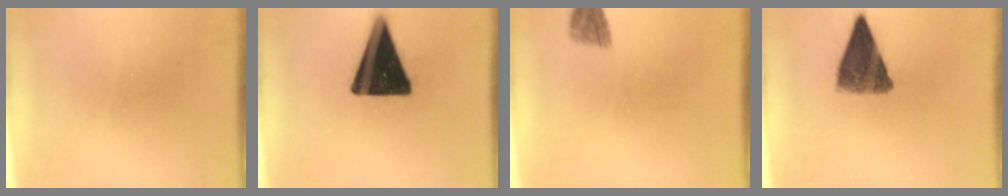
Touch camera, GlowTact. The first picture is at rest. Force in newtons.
{"total": 18.8}
{"total": 1.9}
{"total": 8.4}